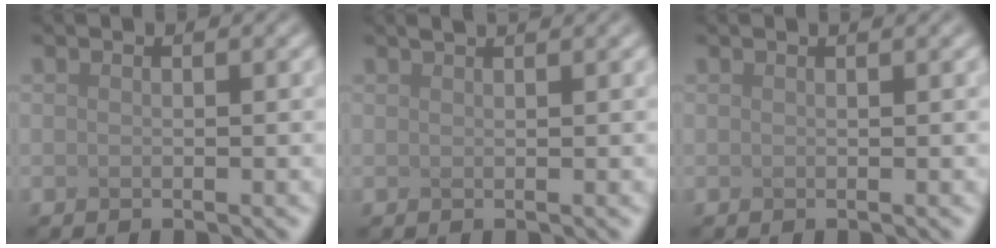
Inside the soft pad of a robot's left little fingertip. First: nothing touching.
{"total": 1.8, "force": [1.4, 0.6, 1.0], "torque": [0.001, 0.009, -0.005]}
{"total": 0.7, "force": [0.6, 0.2, 0.4], "torque": [-0.002, 0.001, 0.001]}